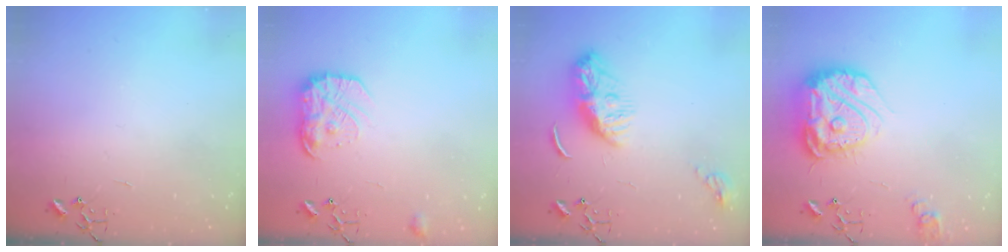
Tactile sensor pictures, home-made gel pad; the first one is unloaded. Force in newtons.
{"total": 14.3, "press": 14.3, "slide": 0.9}
{"total": 9.4, "press": 9.4, "slide": 0.6}
{"total": 19.8, "press": 19.7, "slide": 2.0}